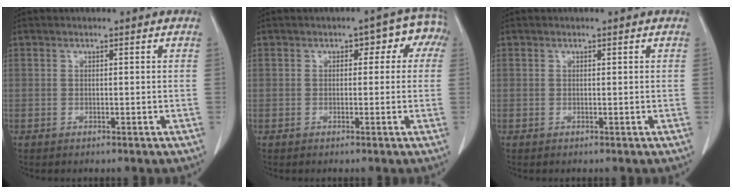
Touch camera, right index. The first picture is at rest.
{"total": 5.5, "force": [1.0, 3.2, 4.3], "torque": [-0.035, 0.042, 0.007]}
{"total": 0.0}